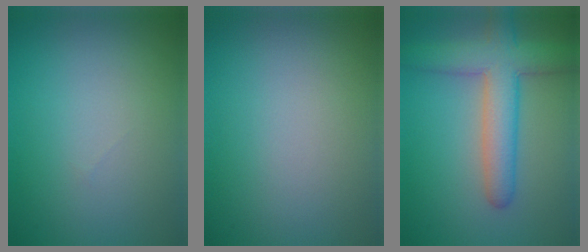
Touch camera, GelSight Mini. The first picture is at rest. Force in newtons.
{"total": 0.0}
{"total": 6.3, "press": 6.3, "slide": 0.4}